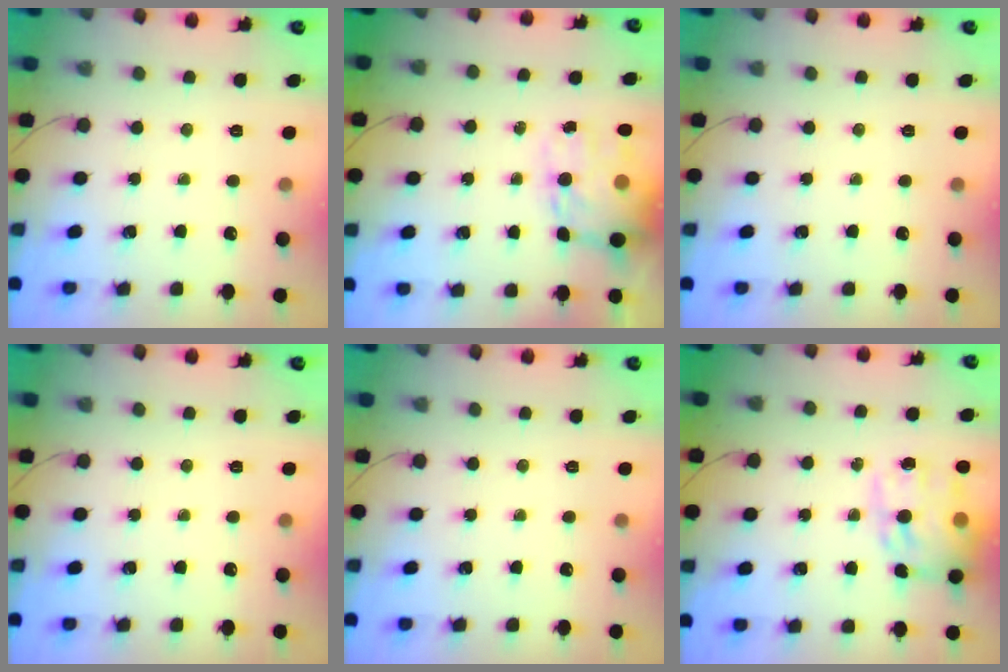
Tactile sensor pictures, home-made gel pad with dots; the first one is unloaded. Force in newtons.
{"total": 15.1, "press": 14.5, "slide": 4.2}
{"total": 0.0}
{"total": 0.0}
{"total": 0.0}
{"total": 16.8, "press": 16.4, "slide": 3.7}